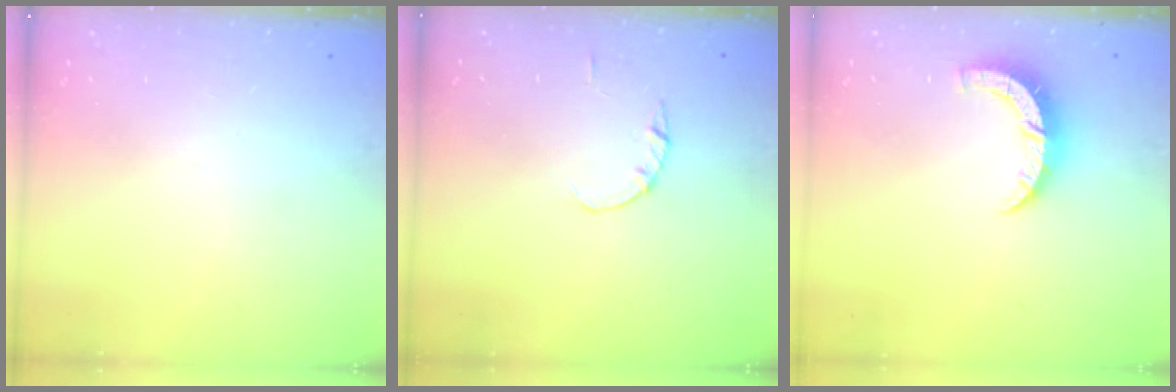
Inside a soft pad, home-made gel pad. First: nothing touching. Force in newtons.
{"total": 1.0, "press": 1.0, "slide": 0.2}
{"total": 6.5, "press": 6.5, "slide": 0.4}